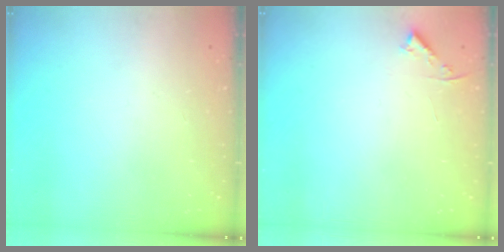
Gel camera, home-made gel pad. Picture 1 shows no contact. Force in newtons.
{"total": 3.1, "press": 3.0, "slide": 0.3}